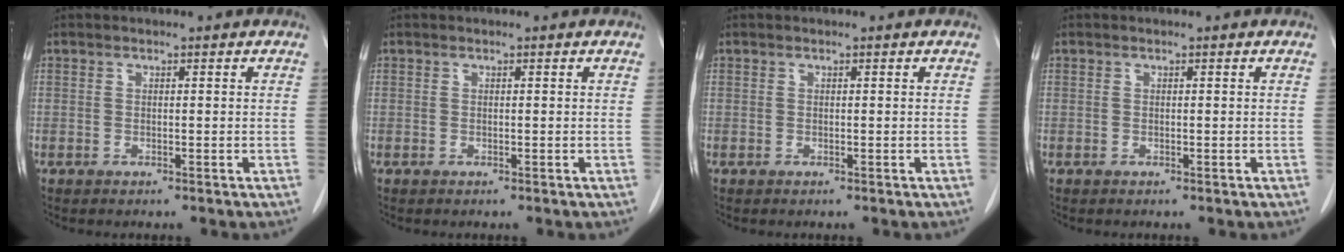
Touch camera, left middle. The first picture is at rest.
{"total": 0.0}
{"total": 0.0}
{"total": 0.0}